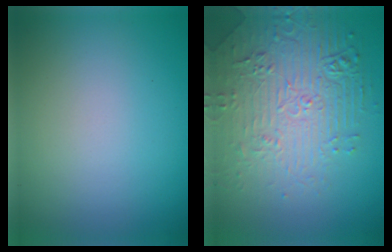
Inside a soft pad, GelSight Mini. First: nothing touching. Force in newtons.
{"total": 4.9, "press": 4.5, "slide": 2.0}